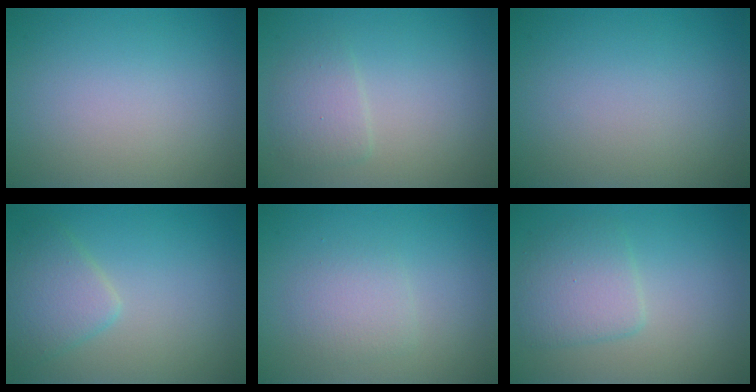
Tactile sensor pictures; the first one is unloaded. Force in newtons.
{"total": 2.0, "press": 2.0, "slide": 0.1}
{"total": 0.0}
{"total": 3.2, "press": 3.2, "slide": 0.1}
{"total": 1.9, "press": 1.9, "slide": 0.1}
{"total": 3.3, "press": 3.3, "slide": 0.1}